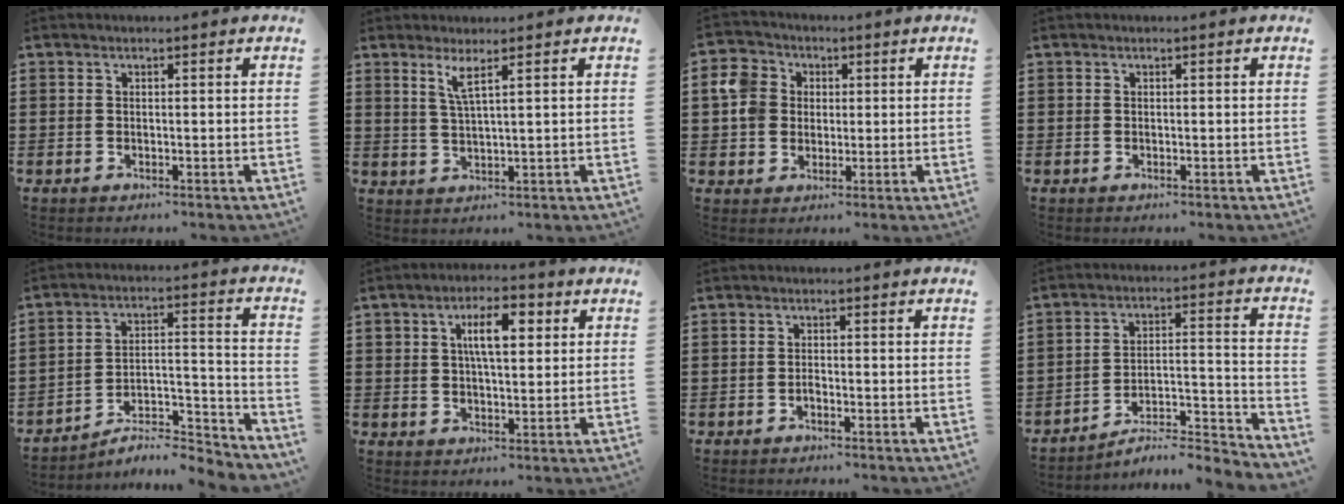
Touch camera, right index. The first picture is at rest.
{"total": 3.0, "force": [1.9, -0.1, 2.4], "torque": [-0.053, -0.004, 0.032]}
{"total": 6.6, "force": [1.0, 6.1, 2.5], "torque": [-0.083, 0.017, 0.016]}
{"total": 0.0}
{"total": 6.7, "force": [-6.2, 1.2, 2.2], "torque": [-0.029, 0.006, -0.120]}
{"total": 6.9, "force": [2.3, 3.1, 5.7], "torque": [-0.105, 0.008, 0.035]}
{"total": 0.9, "force": [-0.6, 0.5, 0.4], "torque": [-0.010, -0.001, -0.012]}
{"total": 4.7, "force": [-4.4, 0.4, 1.6], "torque": [-0.030, -0.016, -0.091]}